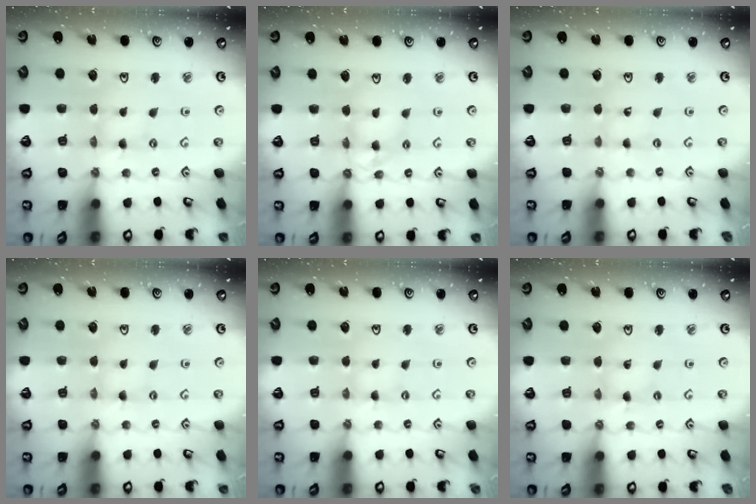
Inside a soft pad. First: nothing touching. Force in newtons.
{"total": 8.6, "press": 8.6, "slide": 0.6}
{"total": 0.0}
{"total": 1.0, "press": 1.0, "slide": 0.2}
{"total": 1.3, "press": 1.3, "slide": 0.3}
{"total": 1.3, "press": 1.3, "slide": 0.3}